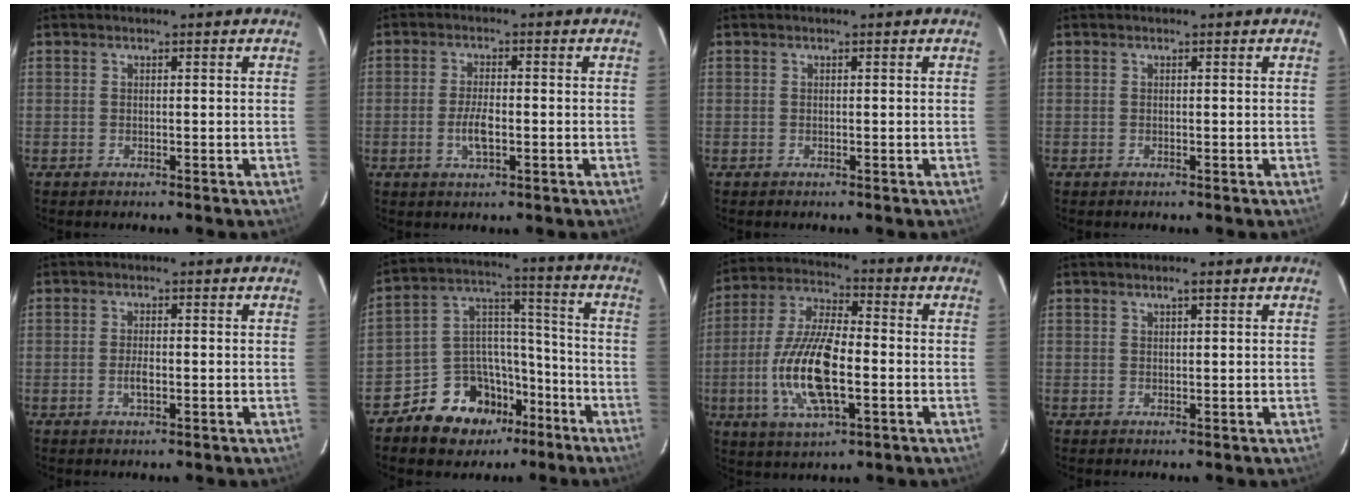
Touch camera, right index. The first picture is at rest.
{"total": 4.4, "force": [-1.3, 1.5, 3.9], "torque": [-0.078, -0.002, -0.024]}
{"total": 0.0}
{"total": 0.0}
{"total": 2.2, "force": [-0.7, 0.8, 1.9], "torque": [-0.037, -0.001, -0.013]}
{"total": 13.8, "force": [-9.0, 9.6, 4.4], "torque": [-0.091, 0.058, -0.135]}
{"total": 15.5, "force": [-3.6, 5.5, 14.0], "torque": [-0.292, -0.005, -0.069]}
{"total": 1.1, "force": [0.7, 0.1, 0.8], "torque": [-0.015, 0.005, 0.012]}